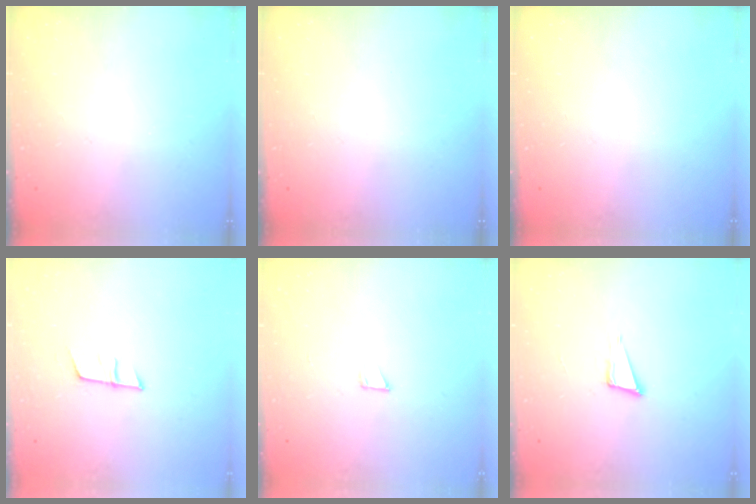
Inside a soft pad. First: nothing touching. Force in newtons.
{"total": 0.0}
{"total": 0.0}
{"total": 7.2, "press": 7.1, "slide": 0.5}
{"total": 2.1, "press": 2.1, "slide": 0.1}
{"total": 5.1, "press": 3.9, "slide": 3.2}